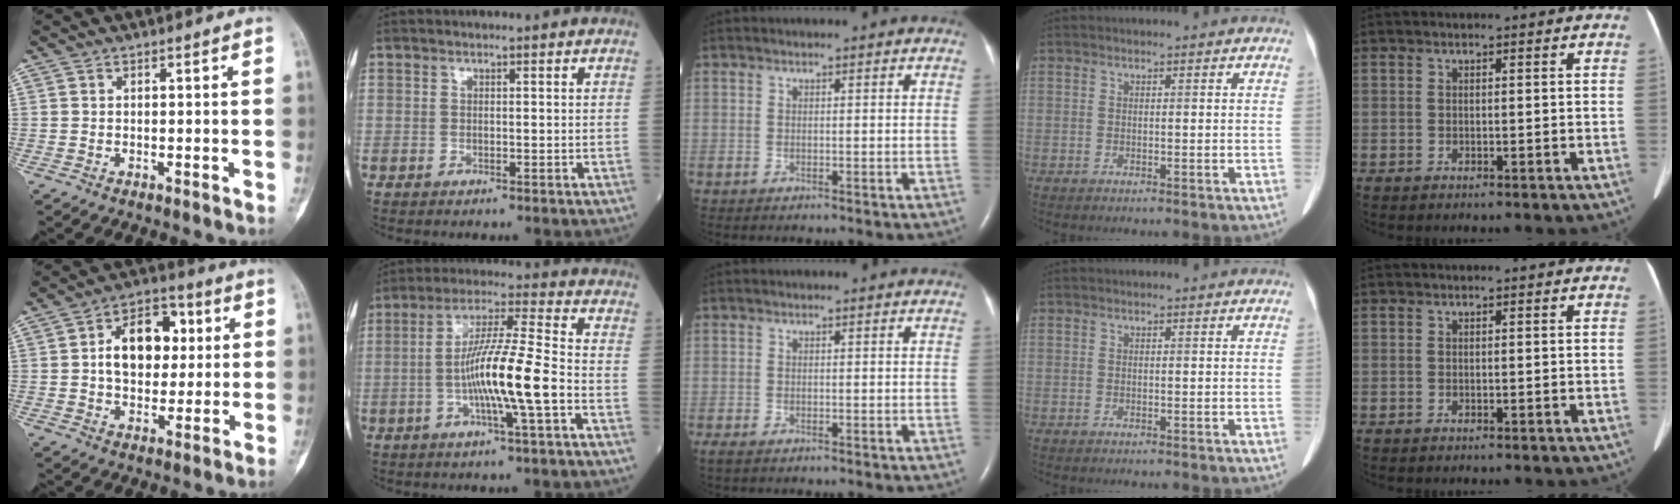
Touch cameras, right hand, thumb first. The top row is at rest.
{"thumb": {"total": 13.1, "force": [2.0, 8.9, 9.4], "torque": [-0.105, 0.015, 0.026]}, "index": {"total": 11.7, "force": [-2.9, -0.3, 11.4], "torque": [-0.212, 0.001, -0.059]}, "middle": {"total": 1.2, "force": [-0.8, 0.4, 0.8], "torque": [-0.022, -0.006, -0.015]}}